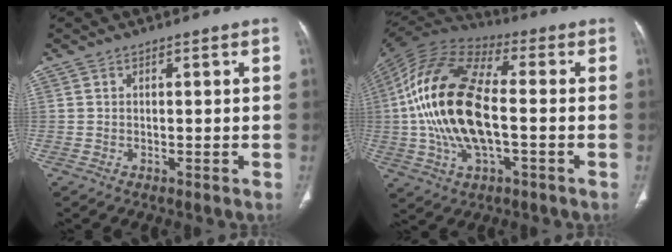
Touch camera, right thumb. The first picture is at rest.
{"total": 21.7, "force": [-1.4, 10.2, 19.2], "torque": [-0.394, 0.022, -0.029]}